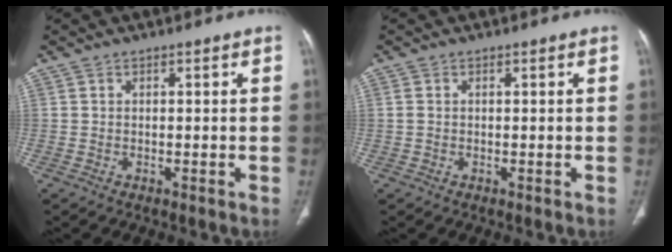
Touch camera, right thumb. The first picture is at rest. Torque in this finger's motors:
{"motor_torque": [0.06, -0.30, 0.11, 0.40, -0.02]}